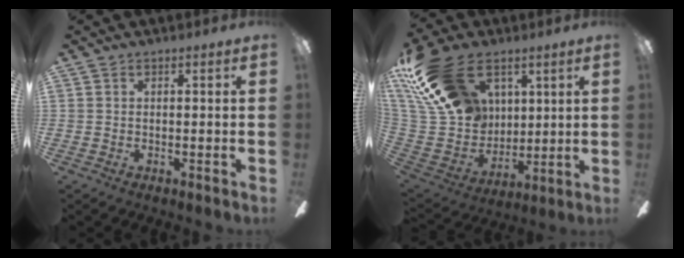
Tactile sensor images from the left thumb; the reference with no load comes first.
{"total": 25.8, "force": [13.0, 16.3, 15.1], "torque": [-0.334, -0.053, 0.238]}